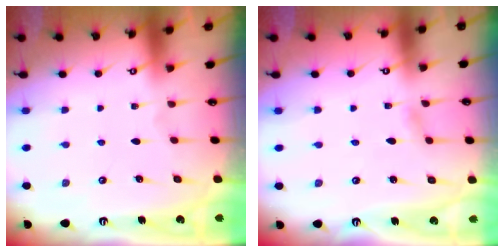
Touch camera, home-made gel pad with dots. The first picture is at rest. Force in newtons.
{"total": 1.9, "press": 1.8, "slide": 0.2}